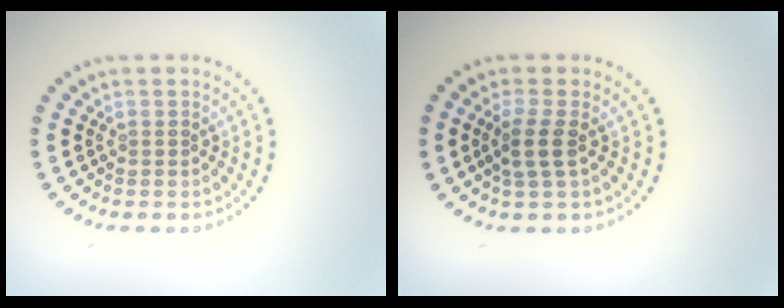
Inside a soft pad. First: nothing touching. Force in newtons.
{"total": 2.3, "press": 1.9, "slide": 1.3}